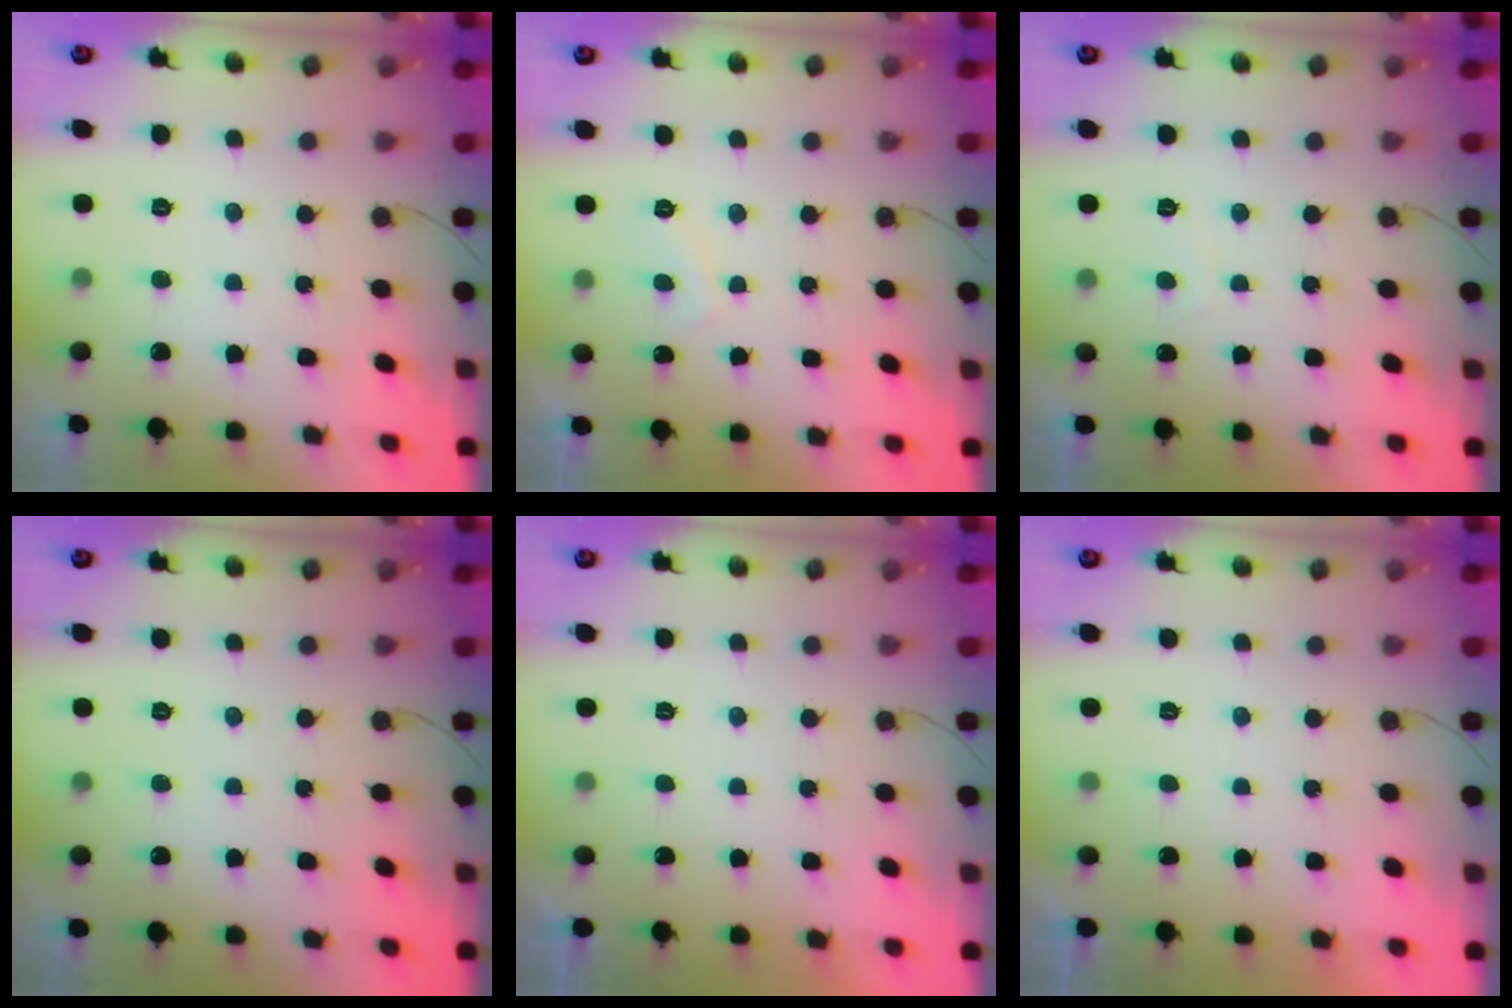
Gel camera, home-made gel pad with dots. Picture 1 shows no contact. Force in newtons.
{"total": 2.7, "press": 2.5, "slide": 0.9}
{"total": 0.9, "press": 0.8, "slide": 0.4}
{"total": 0.0}
{"total": 2.2, "press": 2.2, "slide": 0.4}
{"total": 2.2, "press": 2.2, "slide": 0.4}